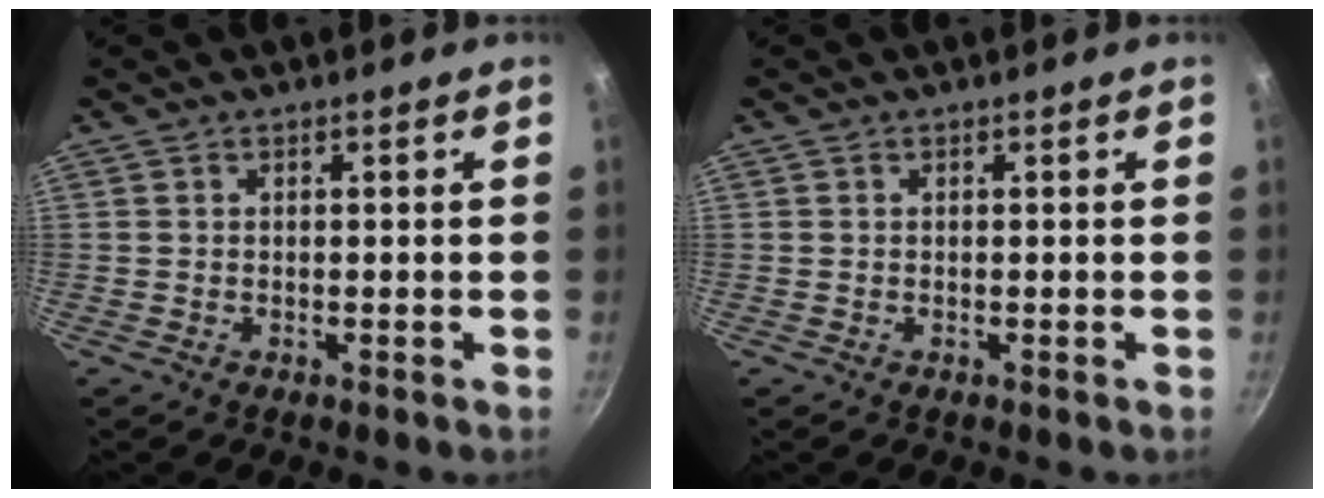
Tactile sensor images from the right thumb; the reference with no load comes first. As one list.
[{"total": 0.0}]